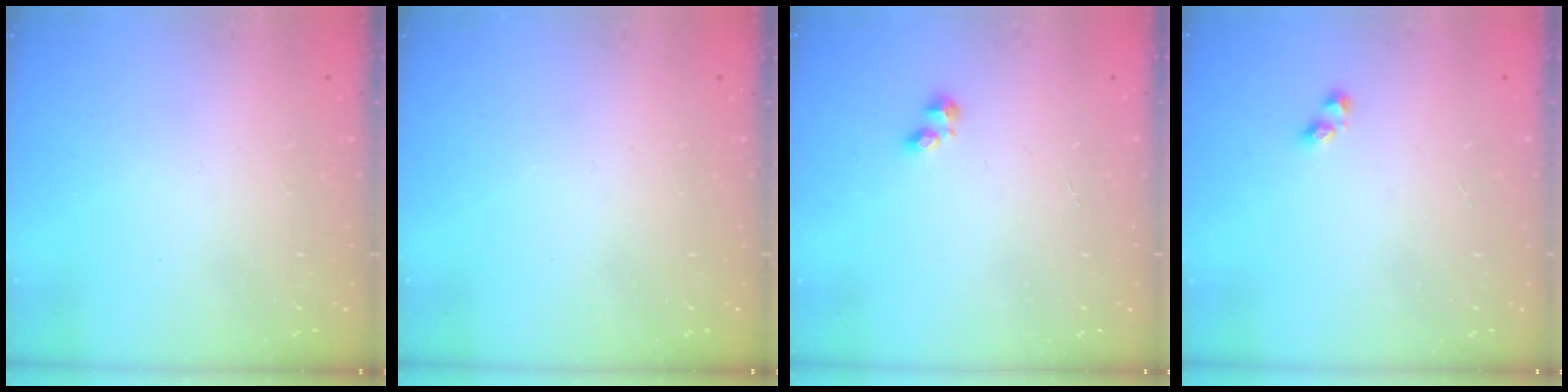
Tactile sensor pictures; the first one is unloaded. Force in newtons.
{"total": 0.0}
{"total": 2.2, "press": 2.1, "slide": 0.7}
{"total": 2.4, "press": 2.1, "slide": 1.2}